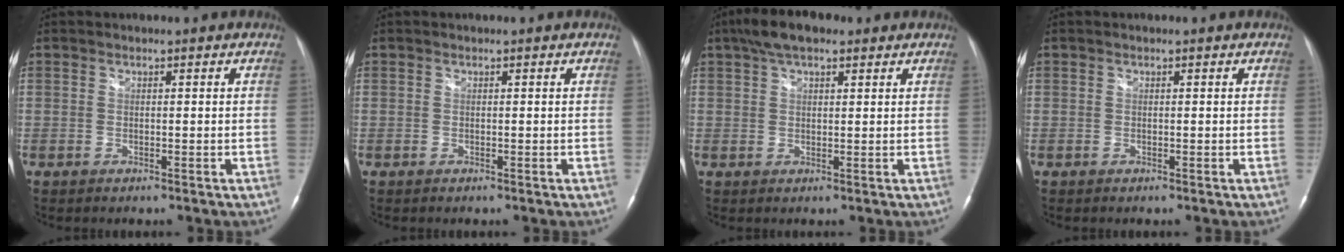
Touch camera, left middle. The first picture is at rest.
{"total": 0.0}
{"total": 6.4, "force": [4.2, 2.5, 4.1], "torque": [-0.080, 0.025, 0.071]}
{"total": 0.0}